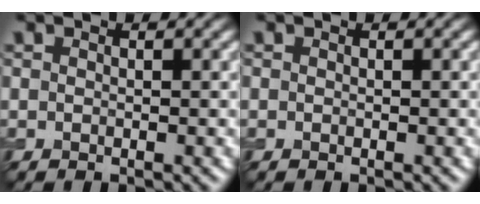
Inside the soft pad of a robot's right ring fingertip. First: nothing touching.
{"total": 0.0}